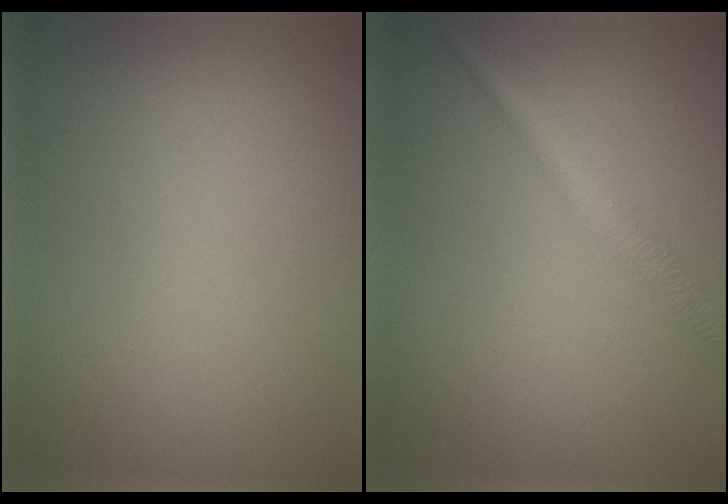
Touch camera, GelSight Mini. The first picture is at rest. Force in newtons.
{"total": 2.2, "press": 2.2, "slide": 0.1}